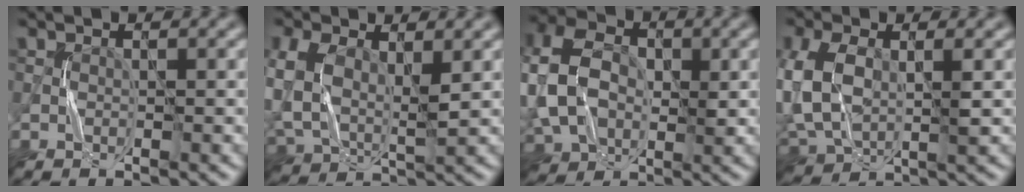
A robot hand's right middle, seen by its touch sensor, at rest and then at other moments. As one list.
[{"total": 8.1, "force": [1.7, 5.4, 5.8], "torque": [-0.149, -0.008, 0.044]}, {"total": 9.3, "force": [0.6, 6.7, 6.4], "torque": [-0.144, 0.016, -0.003]}, {"total": 6.9, "force": [0.7, 4.3, 5.3], "torque": [-0.135, -0.003, 0.017]}]